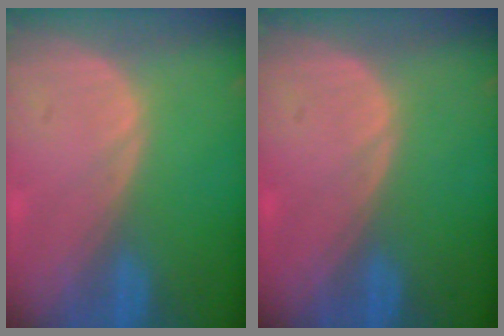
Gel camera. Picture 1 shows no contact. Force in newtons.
{"total": 0.0}